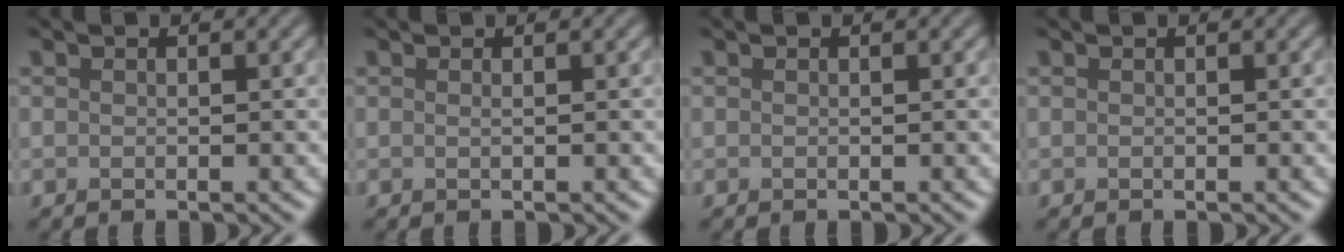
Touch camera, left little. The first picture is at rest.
{"total": 0.5, "force": [0.1, 0.2, 0.5], "torque": [-0.005, 0.002, -0.001]}
{"total": 0.0}
{"total": 0.0}